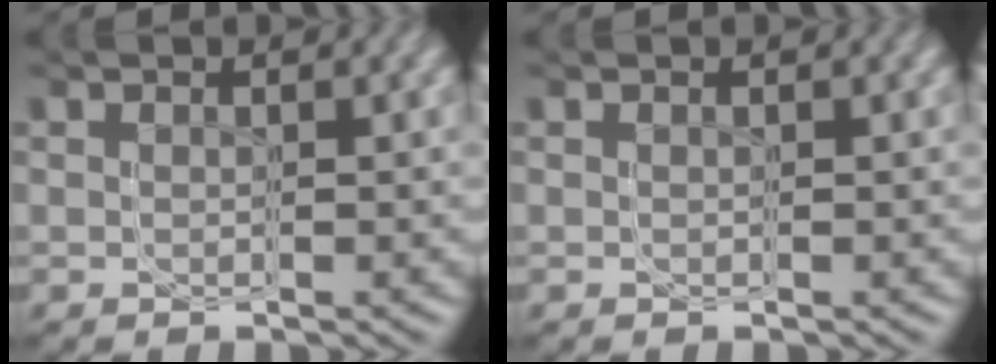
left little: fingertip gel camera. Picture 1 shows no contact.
{"total": 0.0}